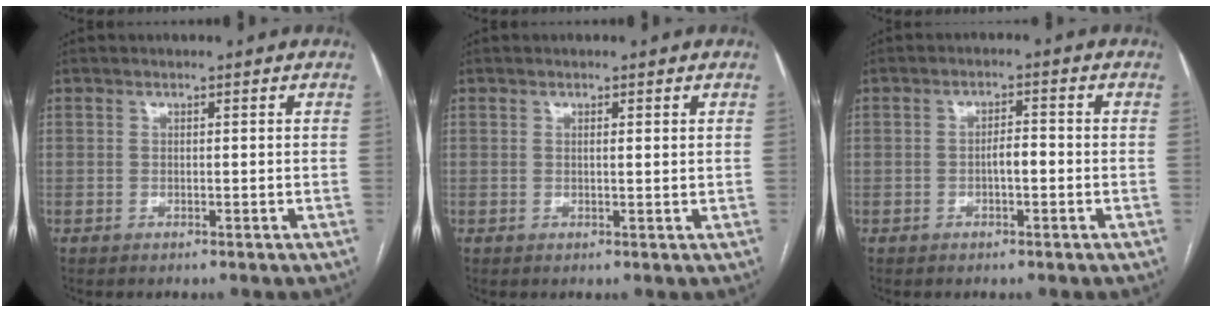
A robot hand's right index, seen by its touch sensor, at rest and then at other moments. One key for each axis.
{"total": 0.9, "fx": 0.4, "fy": 0.1, "fz": 0.8, "tx": -0.016, "ty": 0.000, "tz": 0.006}
{"total": 2.5, "fx": -0.7, "fy": 0.8, "fz": 2.3, "tx": -0.036, "ty": 0.005, "tz": -0.012}